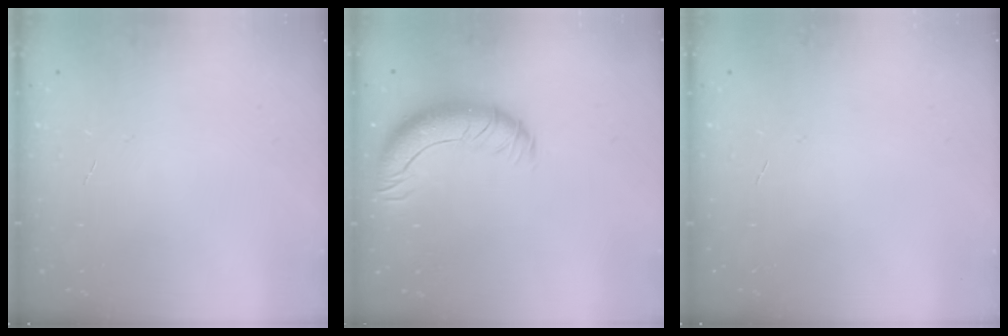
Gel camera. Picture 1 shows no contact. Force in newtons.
{"total": 11.9, "press": 11.6, "slide": 2.2}
{"total": 0.0}